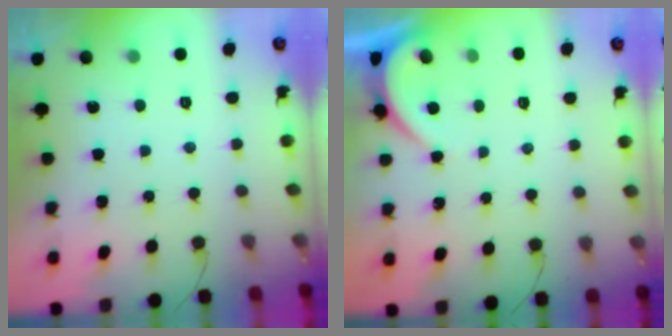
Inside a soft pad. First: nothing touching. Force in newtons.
{"total": 2.4, "press": 2.4, "slide": 0.2}